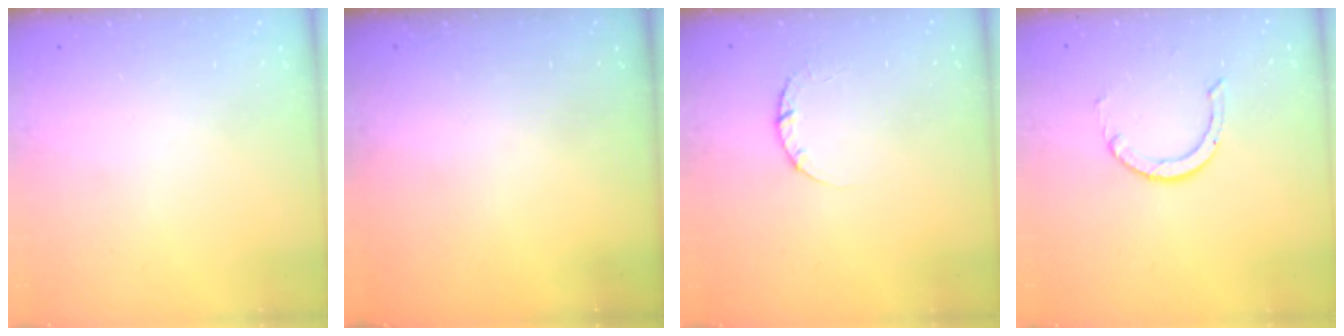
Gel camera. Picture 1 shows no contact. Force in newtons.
{"total": 0.0}
{"total": 2.4, "press": 2.4, "slide": 0.3}
{"total": 2.8, "press": 2.8, "slide": 0.2}